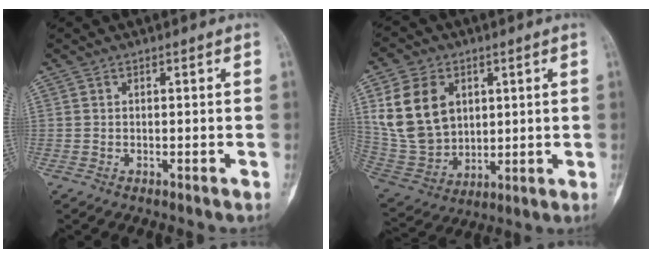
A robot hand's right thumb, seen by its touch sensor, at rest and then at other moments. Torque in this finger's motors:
{"motor_torque": [-0.24, 1.13, 1.73, 0.23, 0.26]}